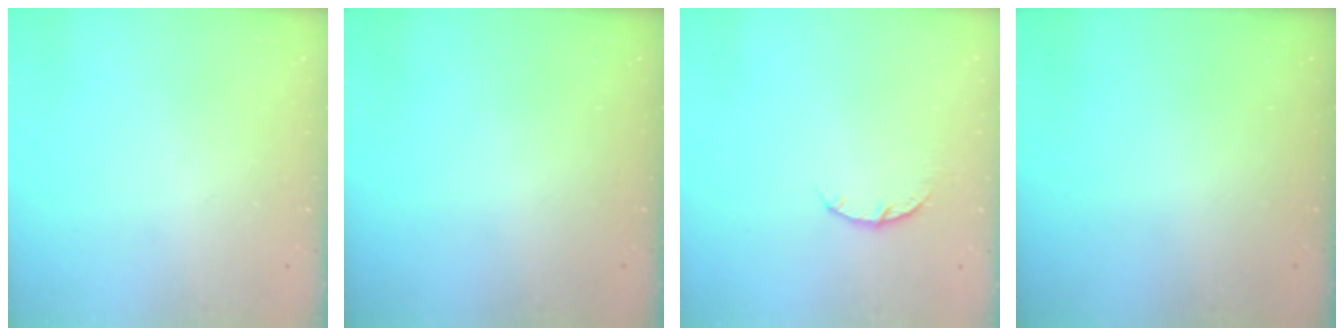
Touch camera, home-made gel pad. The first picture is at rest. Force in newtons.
{"total": 0.0}
{"total": 4.3, "press": 4.2, "slide": 0.6}
{"total": 0.0}